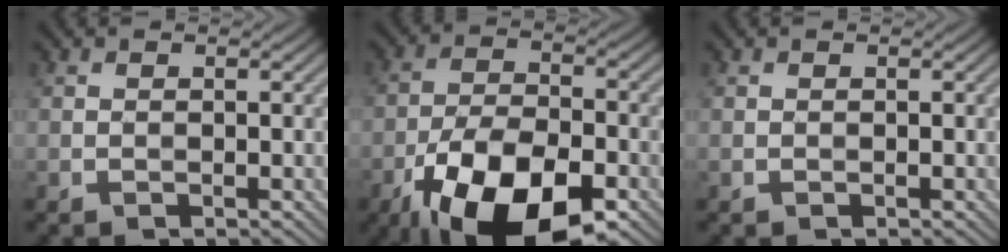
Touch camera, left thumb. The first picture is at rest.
{"total": 15.0, "force": [-8.4, 6.7, 10.5], "torque": [-0.201, -0.020, -0.152]}
{"total": 0.0}